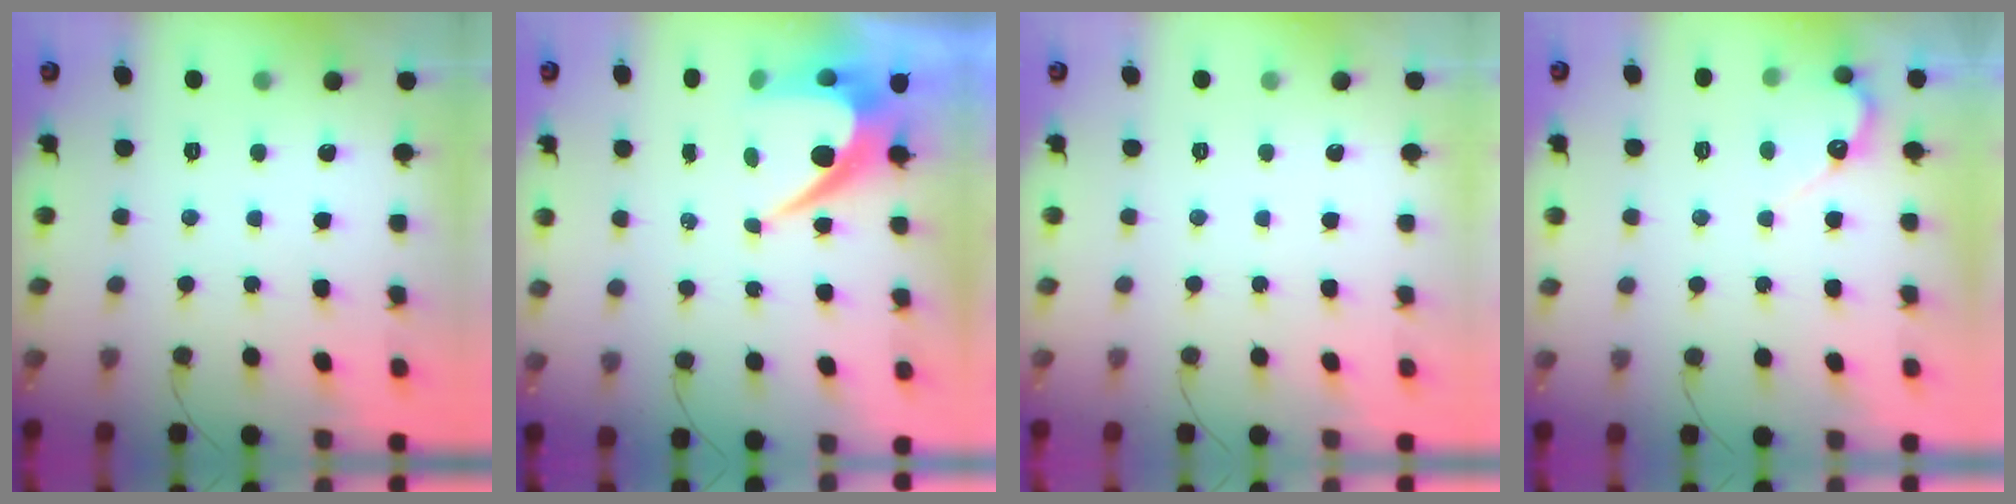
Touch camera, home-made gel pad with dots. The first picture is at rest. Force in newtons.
{"total": 9.4, "press": 9.4, "slide": 0.8}
{"total": 0.0}
{"total": 4.7, "press": 4.7, "slide": 0.4}